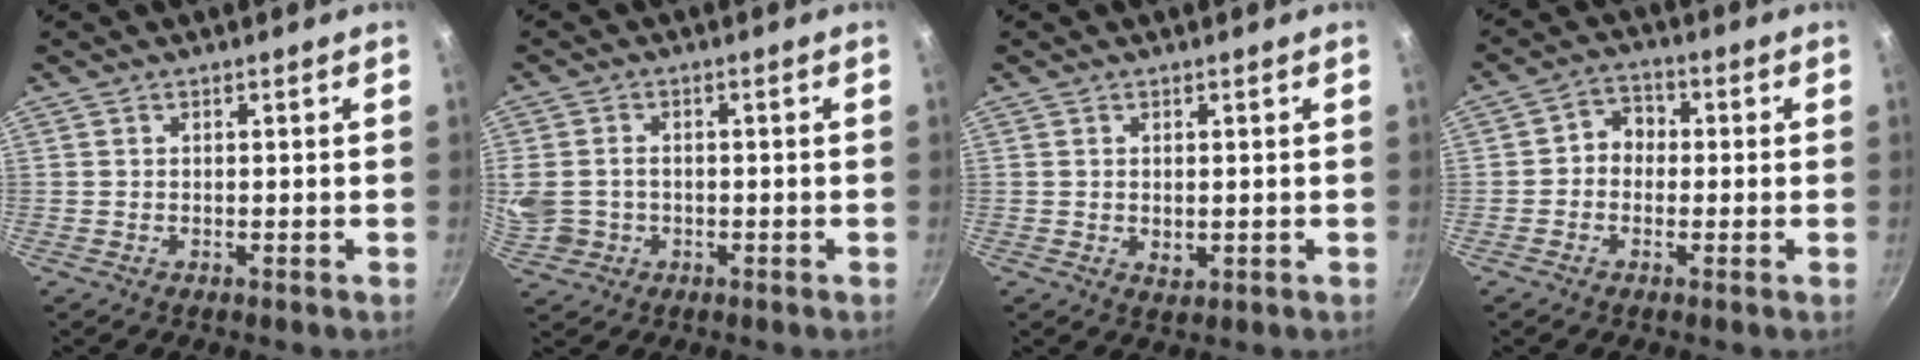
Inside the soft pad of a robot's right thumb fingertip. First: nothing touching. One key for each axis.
{"total": 9.5, "fx": -0.9, "fy": 8.2, "fz": 4.8, "tx": -0.121, "ty": 0.011, "tz": -0.010}
{"total": 2.0, "fx": 0.1, "fy": 1.3, "fz": 1.5, "tx": -0.023, "ty": -0.004, "tz": 0.004}
{"total": 4.9, "fx": -0.3, "fy": 4.2, "fz": 2.5, "tx": -0.012, "ty": 0.016, "tz": -0.018}